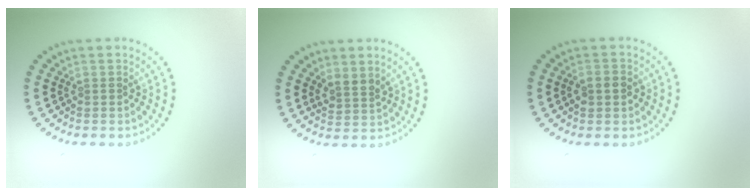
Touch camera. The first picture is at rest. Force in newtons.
{"total": 1.8, "press": 1.4, "slide": 1.1}
{"total": 2.3, "press": 2.3, "slide": 0.2}